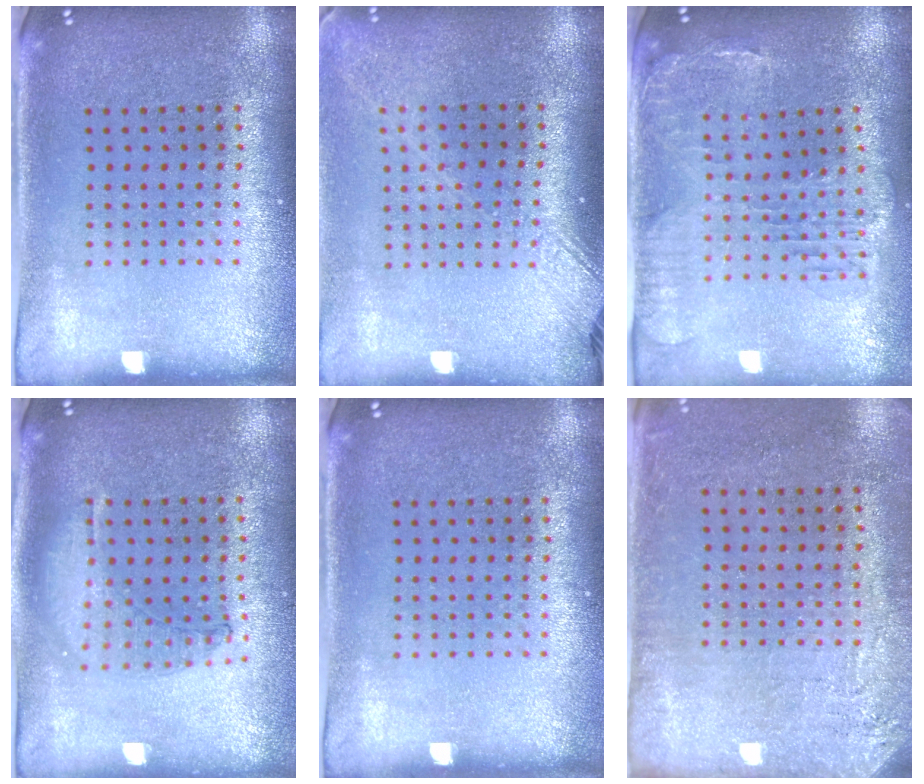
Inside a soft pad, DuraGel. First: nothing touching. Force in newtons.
{"total": 1.8, "press": 1.5, "slide": 1.1}
{"total": 1.4, "press": 1.4, "slide": 0.4}
{"total": 0.9, "press": 0.9, "slide": 0.3}
{"total": 0.0}
{"total": 2.7, "press": 2.3, "slide": 1.4}